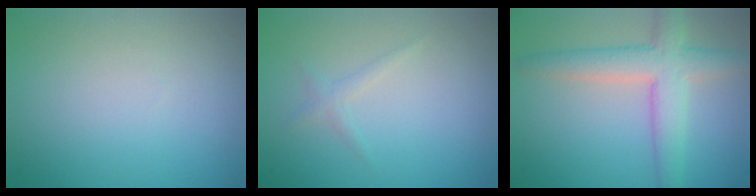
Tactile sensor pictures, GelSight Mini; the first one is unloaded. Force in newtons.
{"total": 0.9, "press": 0.9, "slide": 0.1}
{"total": 5.1, "press": 5.1, "slide": 0.3}